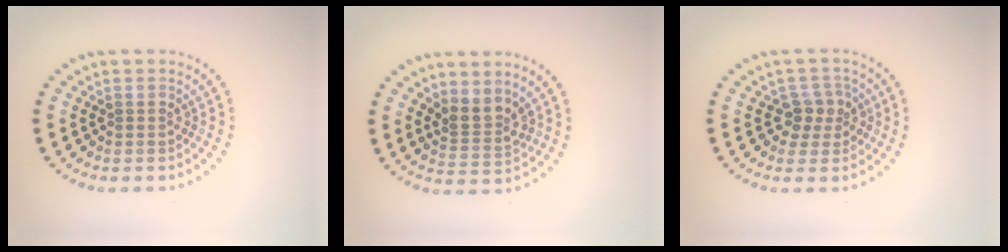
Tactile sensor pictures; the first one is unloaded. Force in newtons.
{"total": 2.5, "press": 1.8, "slide": 1.8}
{"total": 2.4, "press": 2.2, "slide": 1.1}